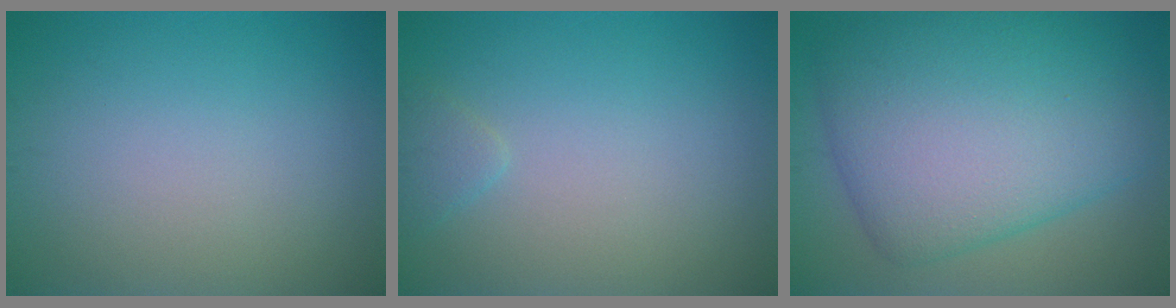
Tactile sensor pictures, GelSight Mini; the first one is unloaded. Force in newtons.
{"total": 1.0, "press": 1.0, "slide": 0.1}
{"total": 11.5, "press": 11.5, "slide": 0.2}